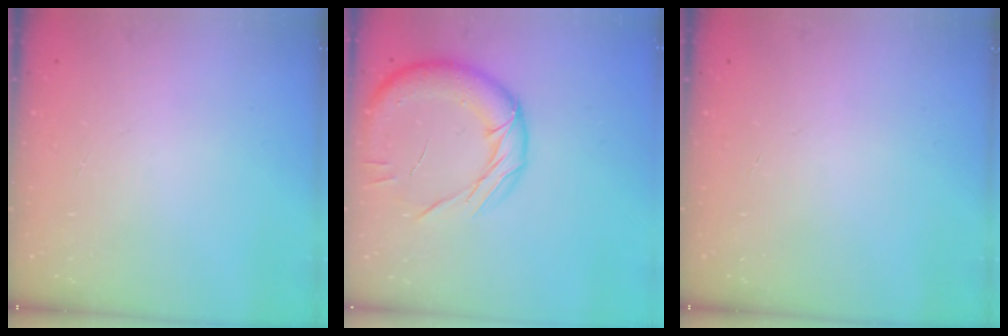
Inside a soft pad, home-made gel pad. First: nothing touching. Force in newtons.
{"total": 15.2, "press": 15.1, "slide": 1.7}
{"total": 0.0}